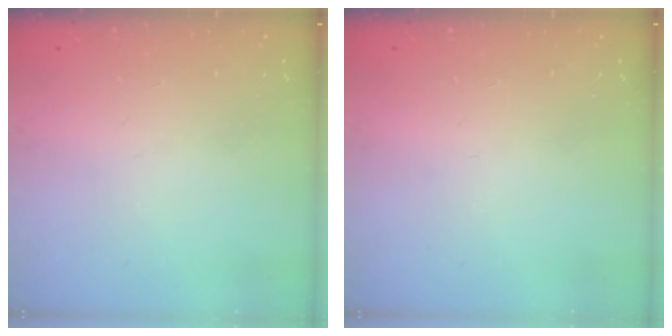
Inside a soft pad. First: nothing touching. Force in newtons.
{"total": 0.0}